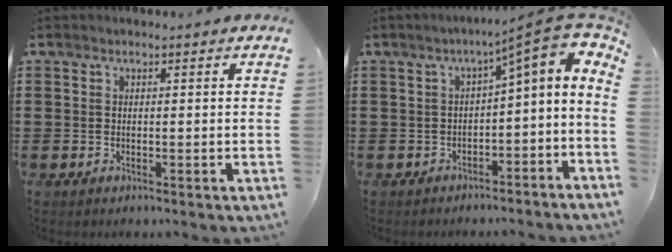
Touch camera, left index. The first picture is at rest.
{"total": 4.6, "force": [-1.5, 1.4, 4.1], "torque": [-0.053, -0.004, -0.043]}